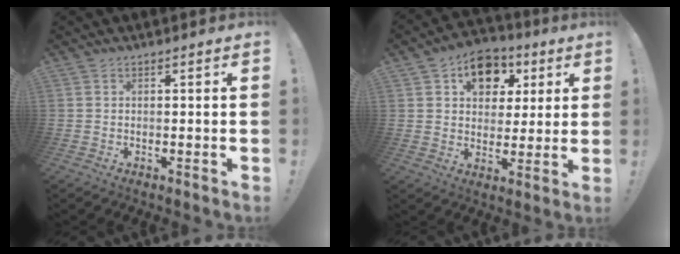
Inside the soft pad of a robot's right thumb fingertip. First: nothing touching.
{"total": 12.2, "force": [5.1, 9.5, 5.7], "torque": [-0.066, -0.019, 0.095]}